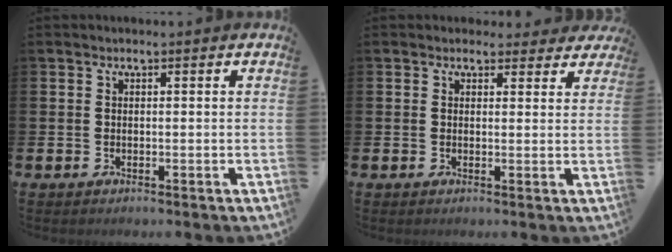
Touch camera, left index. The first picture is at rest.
{"total": 2.3, "force": [1.9, 1.3, 0.0], "torque": [0.012, -0.006, 0.029]}